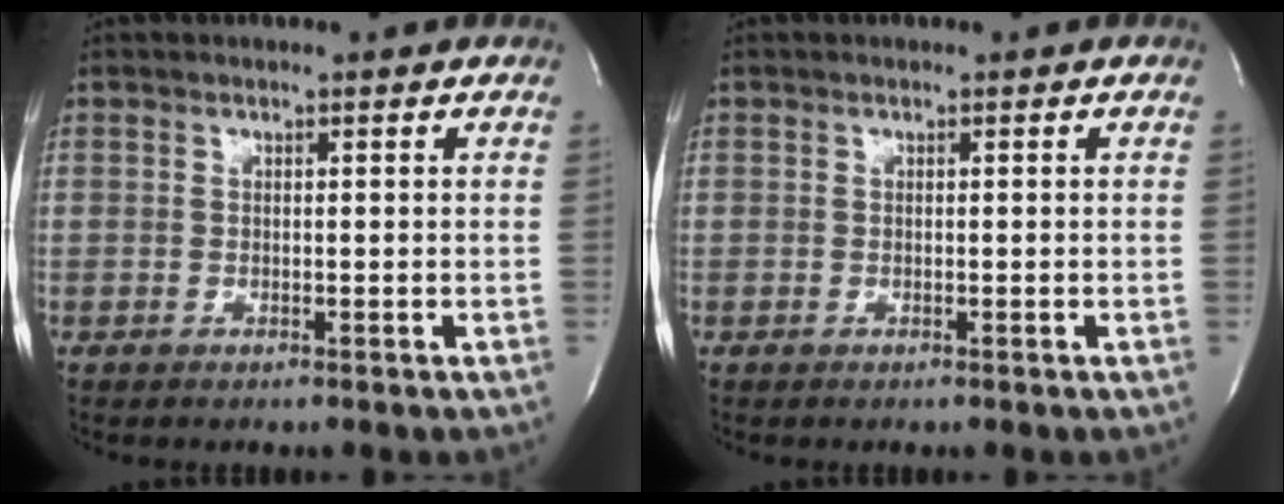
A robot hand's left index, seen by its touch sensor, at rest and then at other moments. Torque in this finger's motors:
{"motor_torque": [-0.07, 0.07, 0.00, -0.01]}